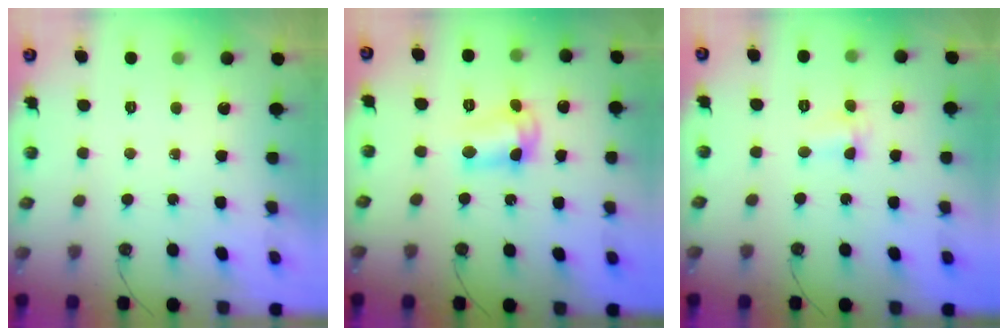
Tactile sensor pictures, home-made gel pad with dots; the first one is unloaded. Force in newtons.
{"total": 8.7, "press": 8.6, "slide": 0.6}
{"total": 1.7, "press": 1.6, "slide": 0.6}